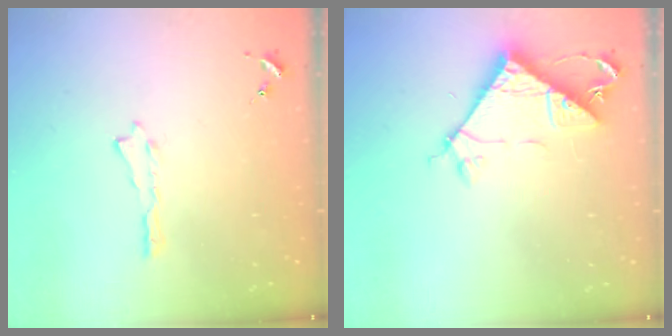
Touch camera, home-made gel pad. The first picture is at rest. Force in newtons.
{"total": 7.7, "press": 7.7, "slide": 0.8}